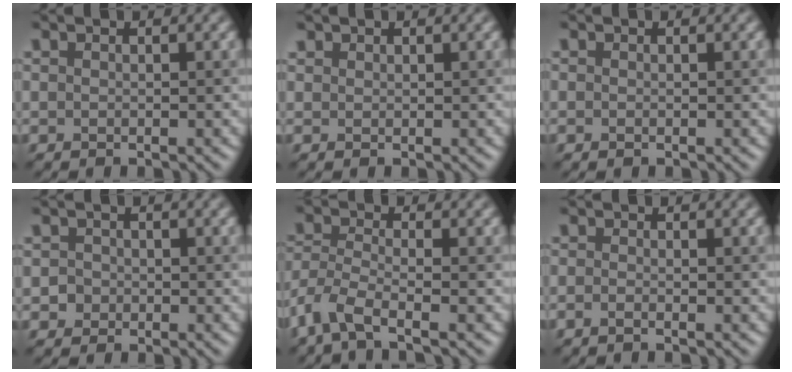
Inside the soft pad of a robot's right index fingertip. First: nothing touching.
{"total": 0.8, "force": [0.7, 0.3, -0.1], "torque": [0.003, 0.002, 0.015]}
{"total": 0.0}
{"total": 1.3, "force": [-0.2, 1.2, 0.2], "torque": [0.010, 0.001, -0.009]}
{"total": 4.5, "force": [-2.8, 1.3, 3.2], "torque": [-0.078, -0.009, -0.071]}
{"total": 0.8, "force": [-0.6, 0.1, 0.5], "torque": [-0.014, -0.005, -0.013]}